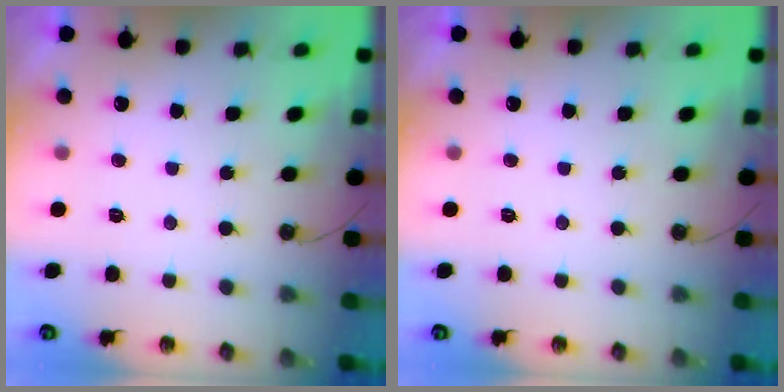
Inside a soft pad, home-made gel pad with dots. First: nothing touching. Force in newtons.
{"total": 0.0}